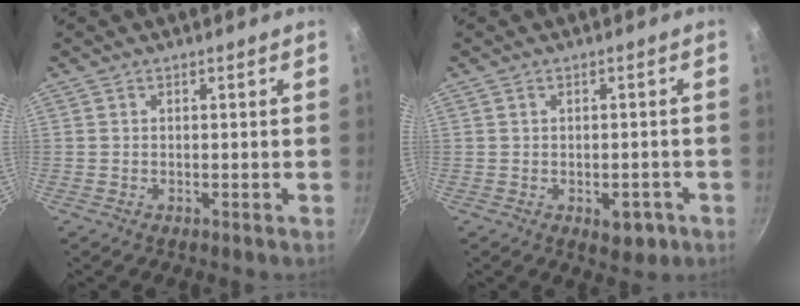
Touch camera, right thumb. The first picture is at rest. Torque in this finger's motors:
{"motor_torque": [0.82, 0.12, -0.19, 0.05, 0.14]}